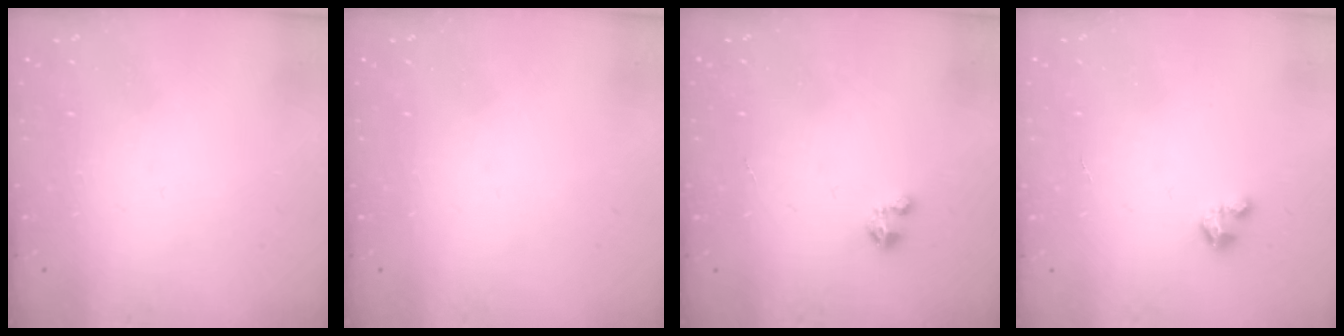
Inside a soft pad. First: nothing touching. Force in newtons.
{"total": 0.0}
{"total": 2.1, "press": 2.1, "slide": 0.2}
{"total": 2.7, "press": 2.7, "slide": 0.2}